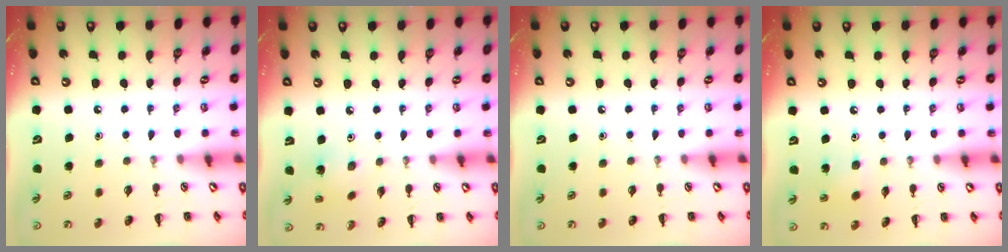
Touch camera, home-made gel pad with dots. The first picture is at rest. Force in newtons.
{"total": 2.4, "press": 2.2, "slide": 0.8}
{"total": 0.0}
{"total": 3.5, "press": 3.3, "slide": 1.0}